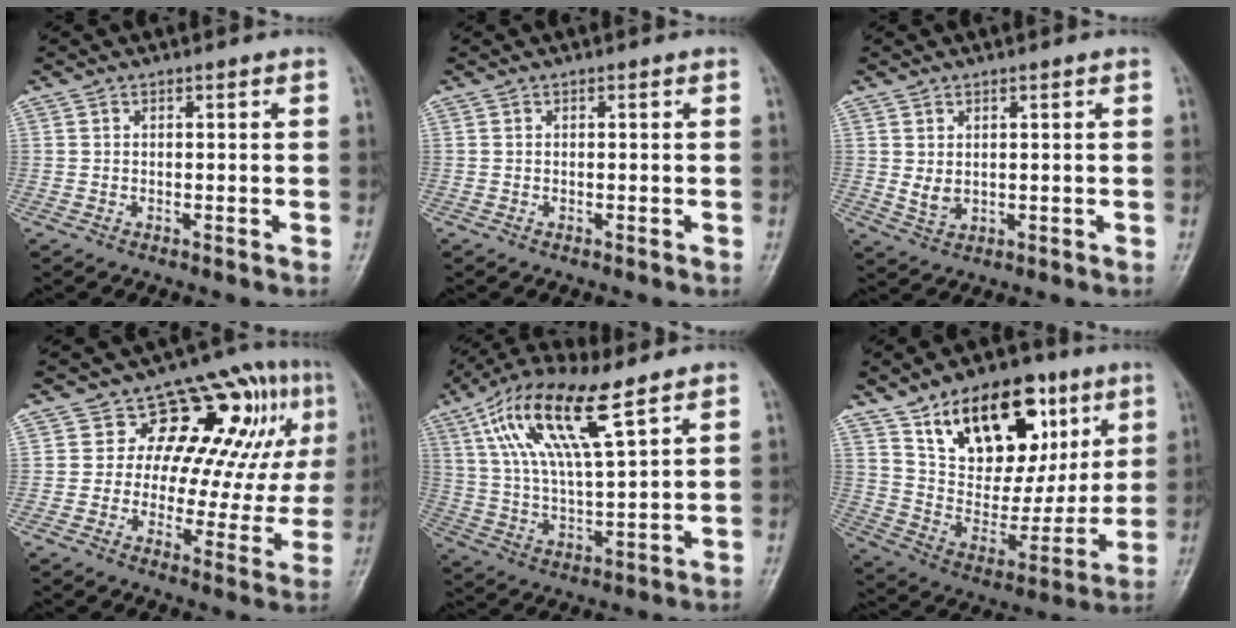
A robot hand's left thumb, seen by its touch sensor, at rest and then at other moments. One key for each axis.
{"total": 0.0}
{"total": 2.7, "fx": 0.6, "fy": 1.8, "fz": 1.9, "tx": -0.028, "ty": -0.010, "tz": 0.020}
{"total": 17.0, "fx": 6.0, "fy": 9.7, "fz": 12.7, "tx": -0.104, "ty": 0.002, "tz": 0.074}
{"total": 16.7, "fx": 8.5, "fy": 4.8, "fz": 13.5, "tx": -0.259, "ty": -0.015, "tz": 0.162}
{"total": 24.1, "fx": 11.8, "fy": 14.1, "fz": 15.6, "tx": -0.192, "ty": -0.028, "tz": 0.203}